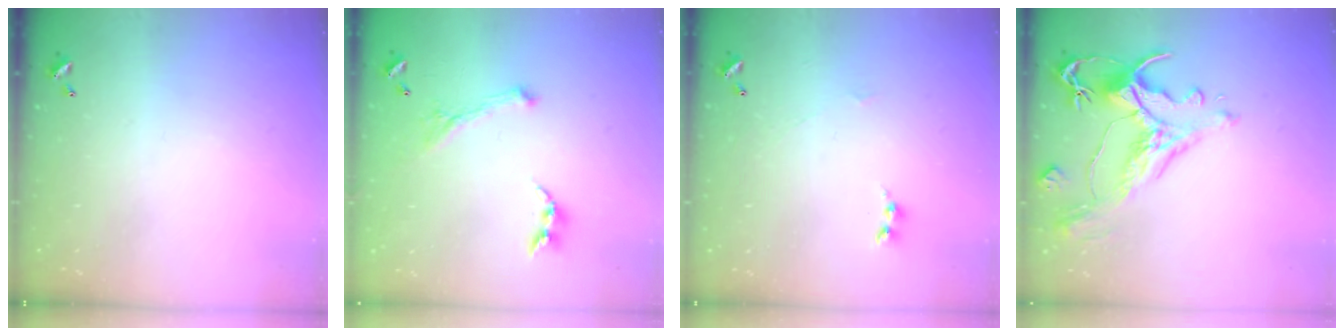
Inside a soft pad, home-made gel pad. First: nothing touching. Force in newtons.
{"total": 1.6, "press": 1.5, "slide": 0.4}
{"total": 1.7, "press": 1.6, "slide": 0.6}
{"total": 1.6, "press": 0.8, "slide": 1.4}